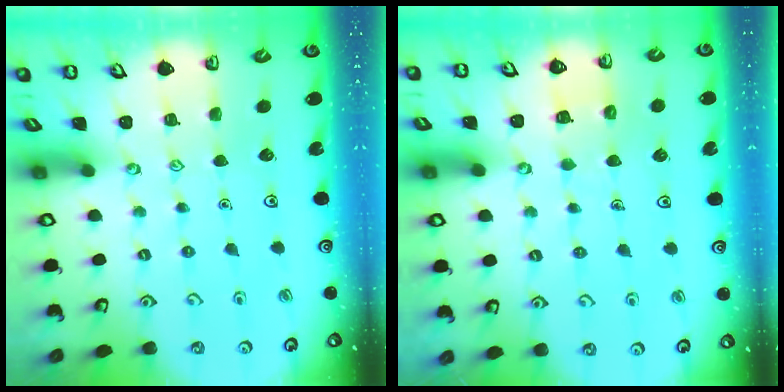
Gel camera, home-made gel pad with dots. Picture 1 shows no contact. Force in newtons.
{"total": 4.8, "press": 4.7, "slide": 0.3}